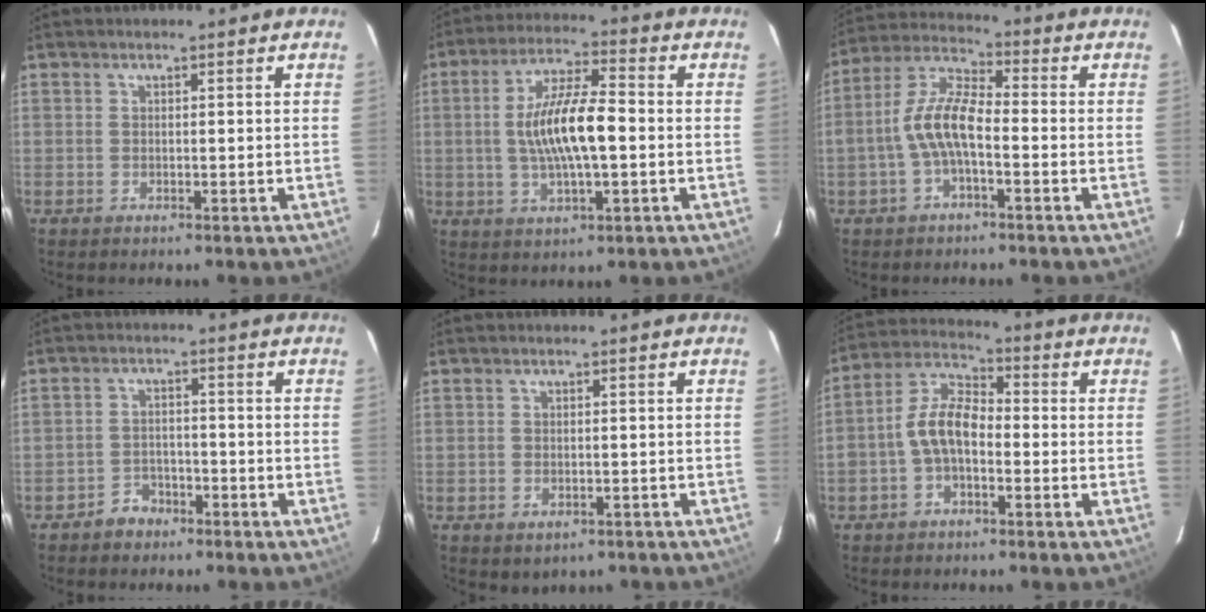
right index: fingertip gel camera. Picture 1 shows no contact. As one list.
[{"total": 12.3, "force": [-0.7, 3.5, 11.8], "torque": [-0.223, 0.006, -0.010]}, {"total": 8.7, "force": [-2.4, 3.2, 7.8], "torque": [-0.168, 0.017, -0.047]}, {"total": 4.0, "force": [-3.0, 2.6, 0.6], "torque": [-0.023, 0.013, -0.047]}, {"total": 2.9, "force": [-1.3, 2.3, 1.4], "torque": [-0.029, -0.006, -0.009]}, {"total": 7.8, "force": [-2.1, 4.3, 6.1], "torque": [-0.131, 0.023, -0.043]}]